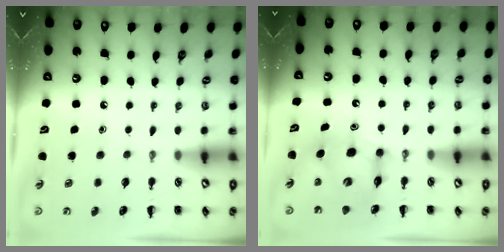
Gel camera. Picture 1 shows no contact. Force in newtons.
{"total": 7.0, "press": 7.0, "slide": 0.8}